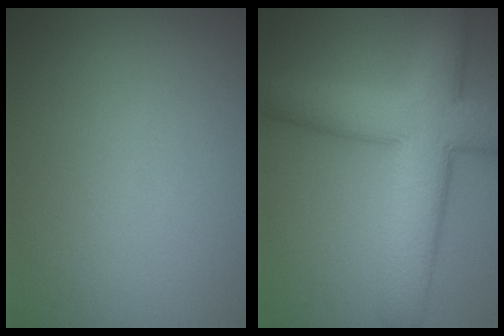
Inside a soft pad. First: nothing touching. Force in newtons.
{"total": 9.1, "press": 9.1, "slide": 0.5}